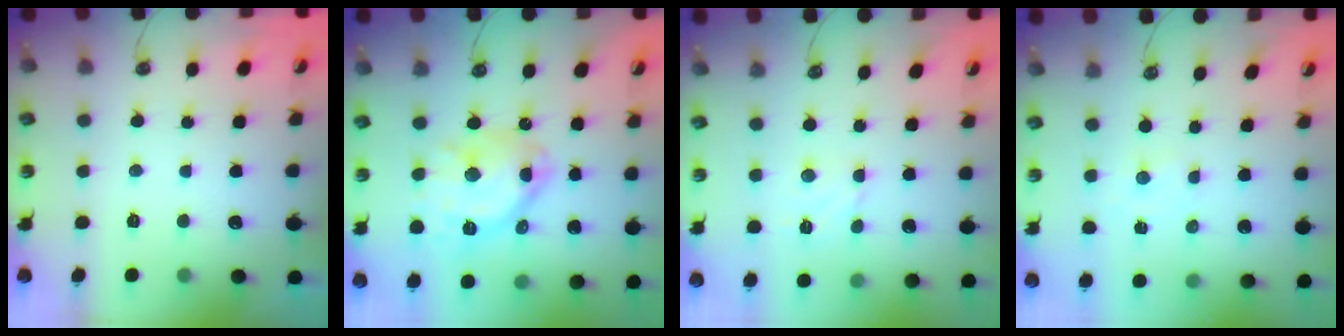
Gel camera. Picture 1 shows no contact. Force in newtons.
{"total": 15.1, "press": 15.0, "slide": 0.9}
{"total": 2.5, "press": 2.5, "slide": 0.3}
{"total": 1.0, "press": 1.0, "slide": 0.2}